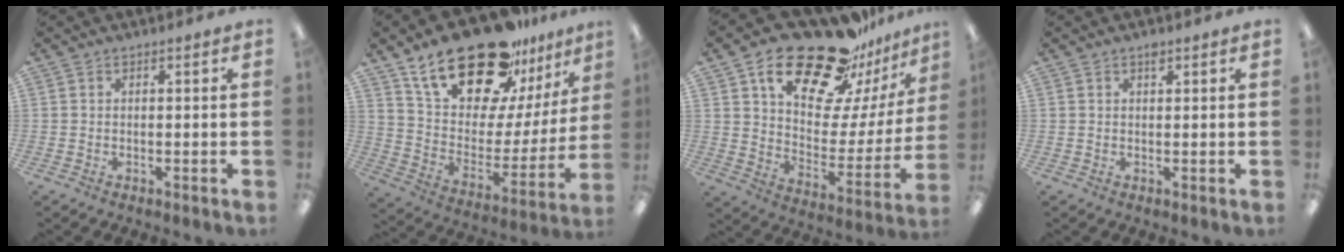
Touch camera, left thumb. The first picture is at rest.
{"total": 24.5, "force": [18.6, 10.1, 12.2], "torque": [-0.211, -0.118, 0.328]}
{"total": 25.5, "force": [18.6, 11.3, 13.2], "torque": [-0.210, -0.115, 0.321]}
{"total": 1.4, "force": [0.9, 0.6, 0.8], "torque": [-0.011, -0.002, 0.015]}